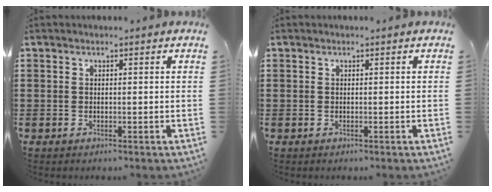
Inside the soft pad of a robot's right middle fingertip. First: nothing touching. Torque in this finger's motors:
{"motor_torque": [0.00, 0.00, 0.00, 0.00]}